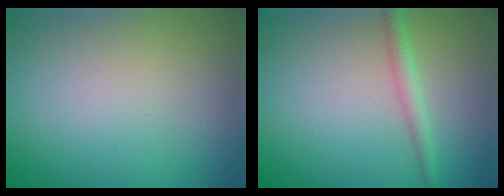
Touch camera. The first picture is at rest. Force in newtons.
{"total": 1.7, "press": 1.7, "slide": 0.0}